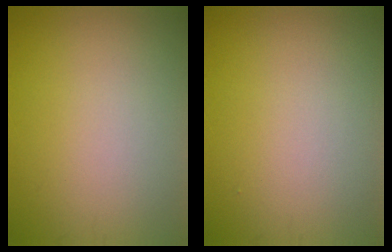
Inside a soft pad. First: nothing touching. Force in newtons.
{"total": 0.0}